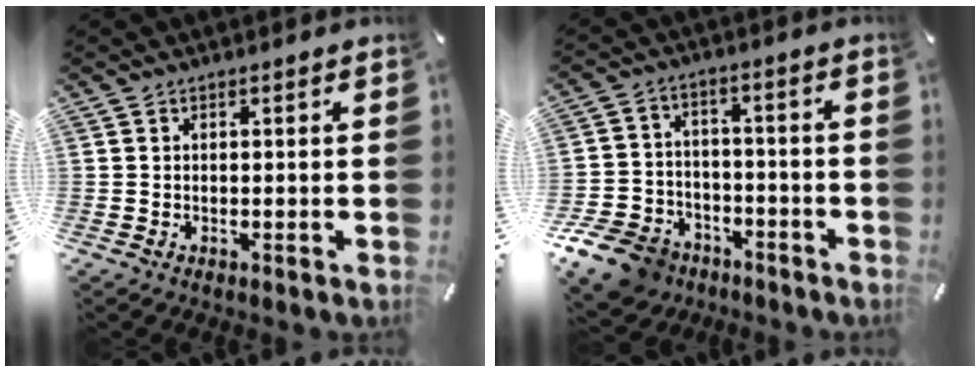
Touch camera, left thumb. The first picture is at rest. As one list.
[{"total": 11.4, "force": [-7.8, 7.6, 3.2], "torque": [-0.067, 0.060, -0.140]}]